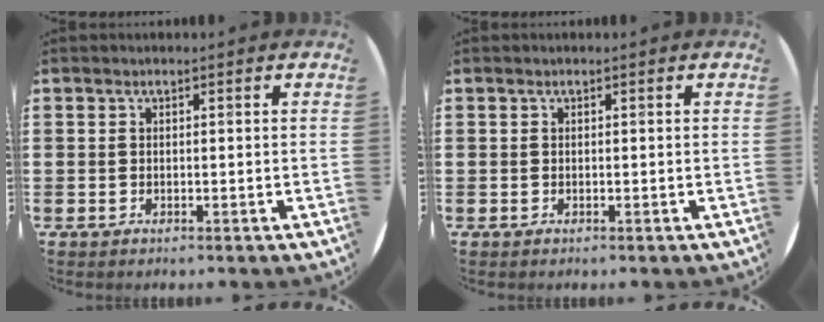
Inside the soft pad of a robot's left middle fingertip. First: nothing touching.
{"total": 0.0}